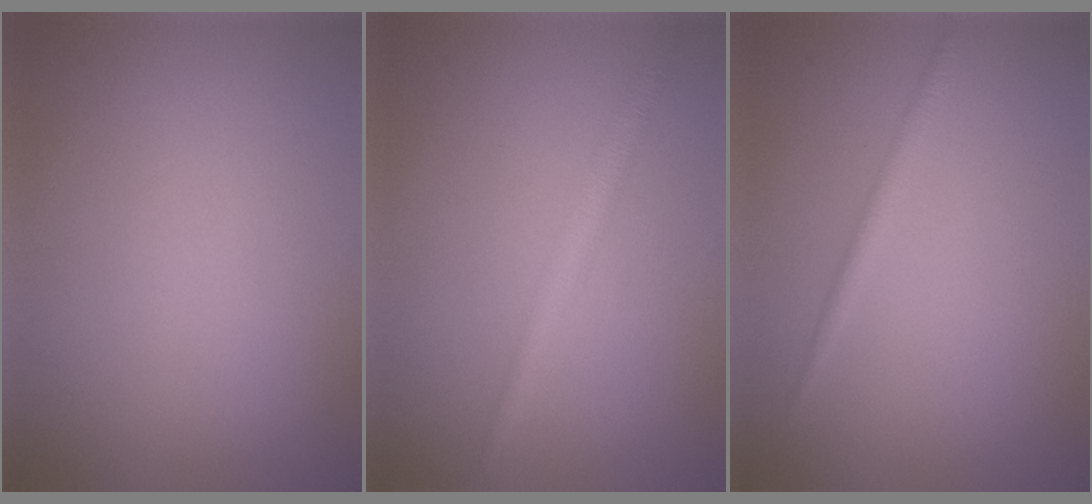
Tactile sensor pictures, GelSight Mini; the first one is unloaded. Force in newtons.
{"total": 2.3, "press": 2.3, "slide": 0.1}
{"total": 1.2, "press": 1.2, "slide": 0.1}